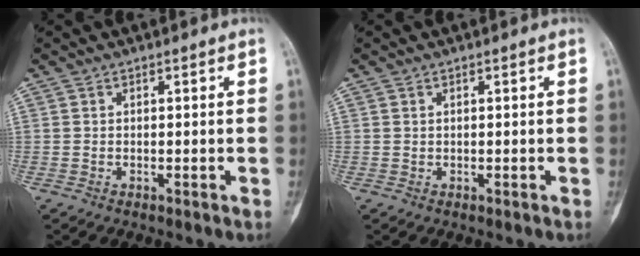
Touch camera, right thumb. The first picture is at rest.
{"total": 0.0}